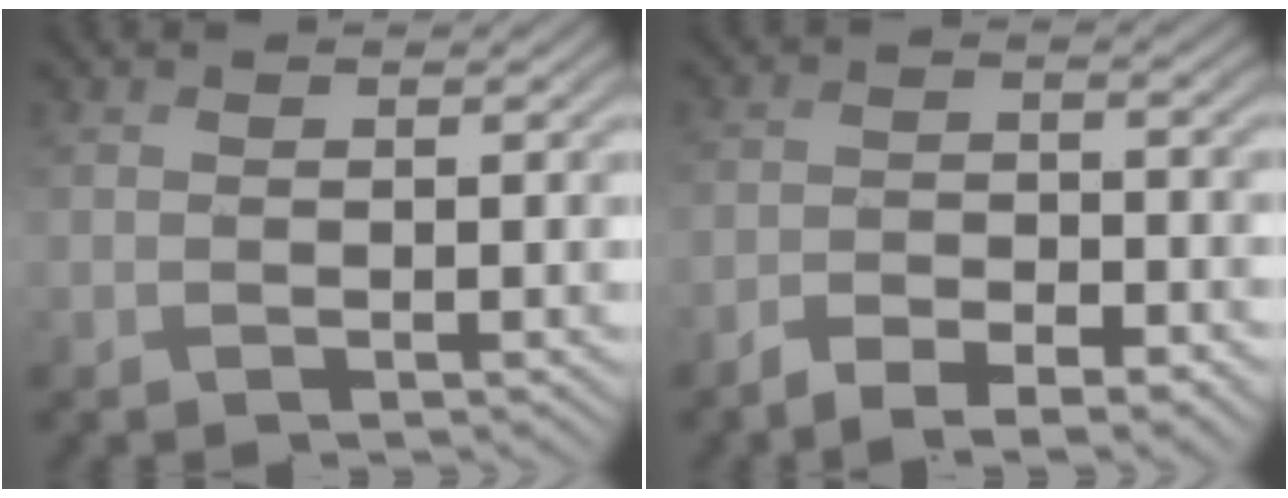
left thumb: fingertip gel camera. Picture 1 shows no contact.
{"total": 6.4, "force": [-5.3, 1.6, 3.2], "torque": [-0.054, -0.003, -0.081]}